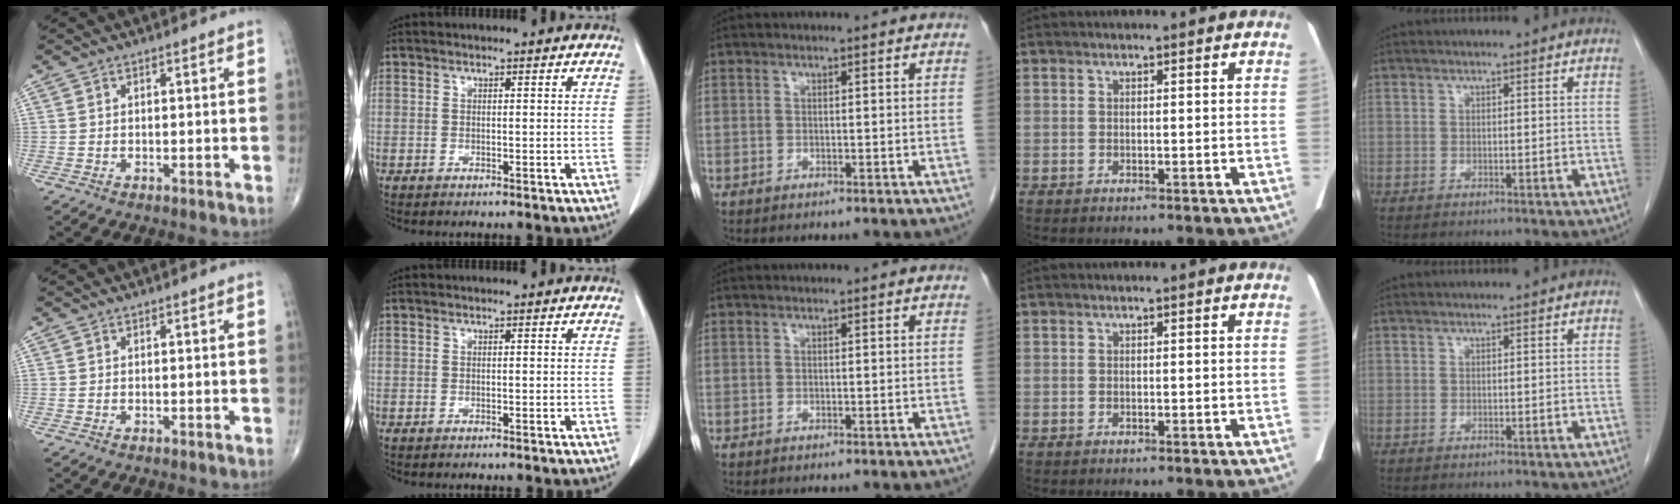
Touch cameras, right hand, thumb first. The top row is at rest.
{}